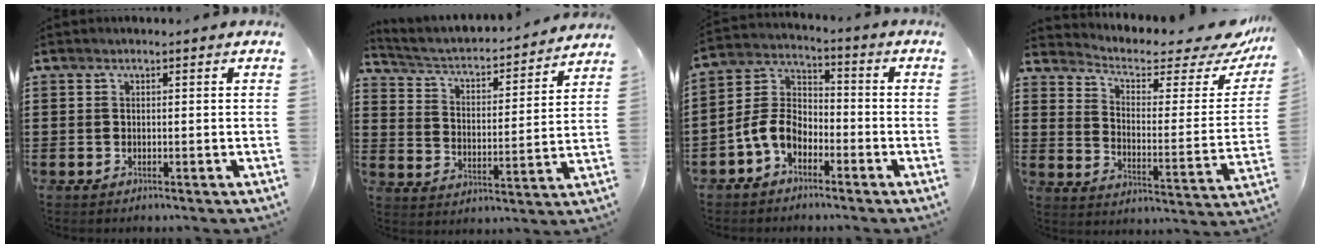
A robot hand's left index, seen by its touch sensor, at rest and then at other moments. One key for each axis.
{"total": 3.0, "fx": 2.7, "fy": 0.7, "fz": 1.3, "tx": -0.042, "ty": -0.029, "tz": 0.034}
{"total": 6.6, "fx": -3.7, "fy": 4.1, "fz": 3.6, "tx": -0.105, "ty": 0.000, "tz": -0.082}
{"total": 4.6, "fx": 3.3, "fy": 1.6, "fz": 2.7, "tx": -0.055, "ty": -0.029, "tz": 0.048}